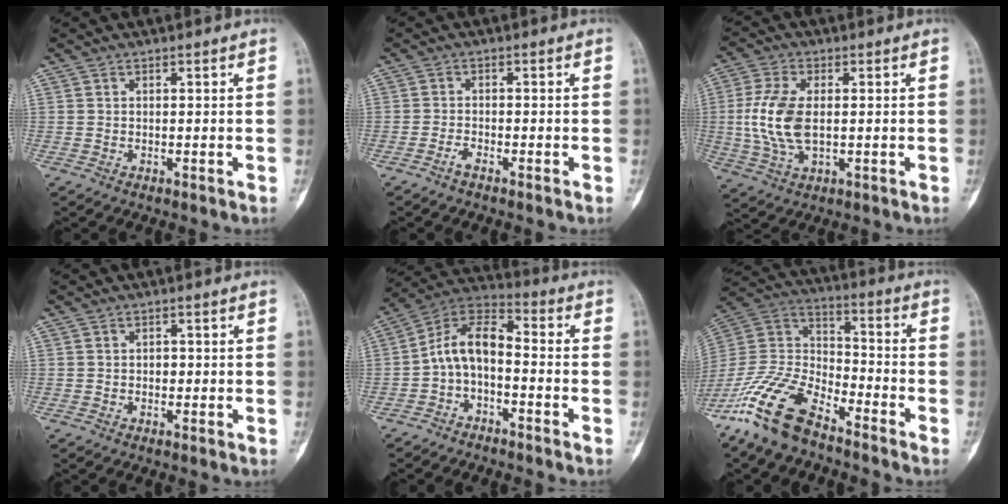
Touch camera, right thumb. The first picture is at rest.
{"total": 1.5, "force": [-1.2, 0.3, 0.8], "torque": [-0.023, 0.006, -0.026]}
{"total": 10.6, "force": [0.2, 5.6, 9.0], "torque": [-0.198, -0.002, 0.008]}
{"total": 1.1, "force": [0.1, 0.9, 0.6], "torque": [-0.001, 0.003, 0.001]}
{"total": 9.3, "force": [-2.3, 5.1, 7.5], "torque": [-0.128, 0.060, -0.059]}
{"total": 16.1, "force": [-11.6, 6.4, 9.2], "torque": [-0.183, 0.062, -0.229]}